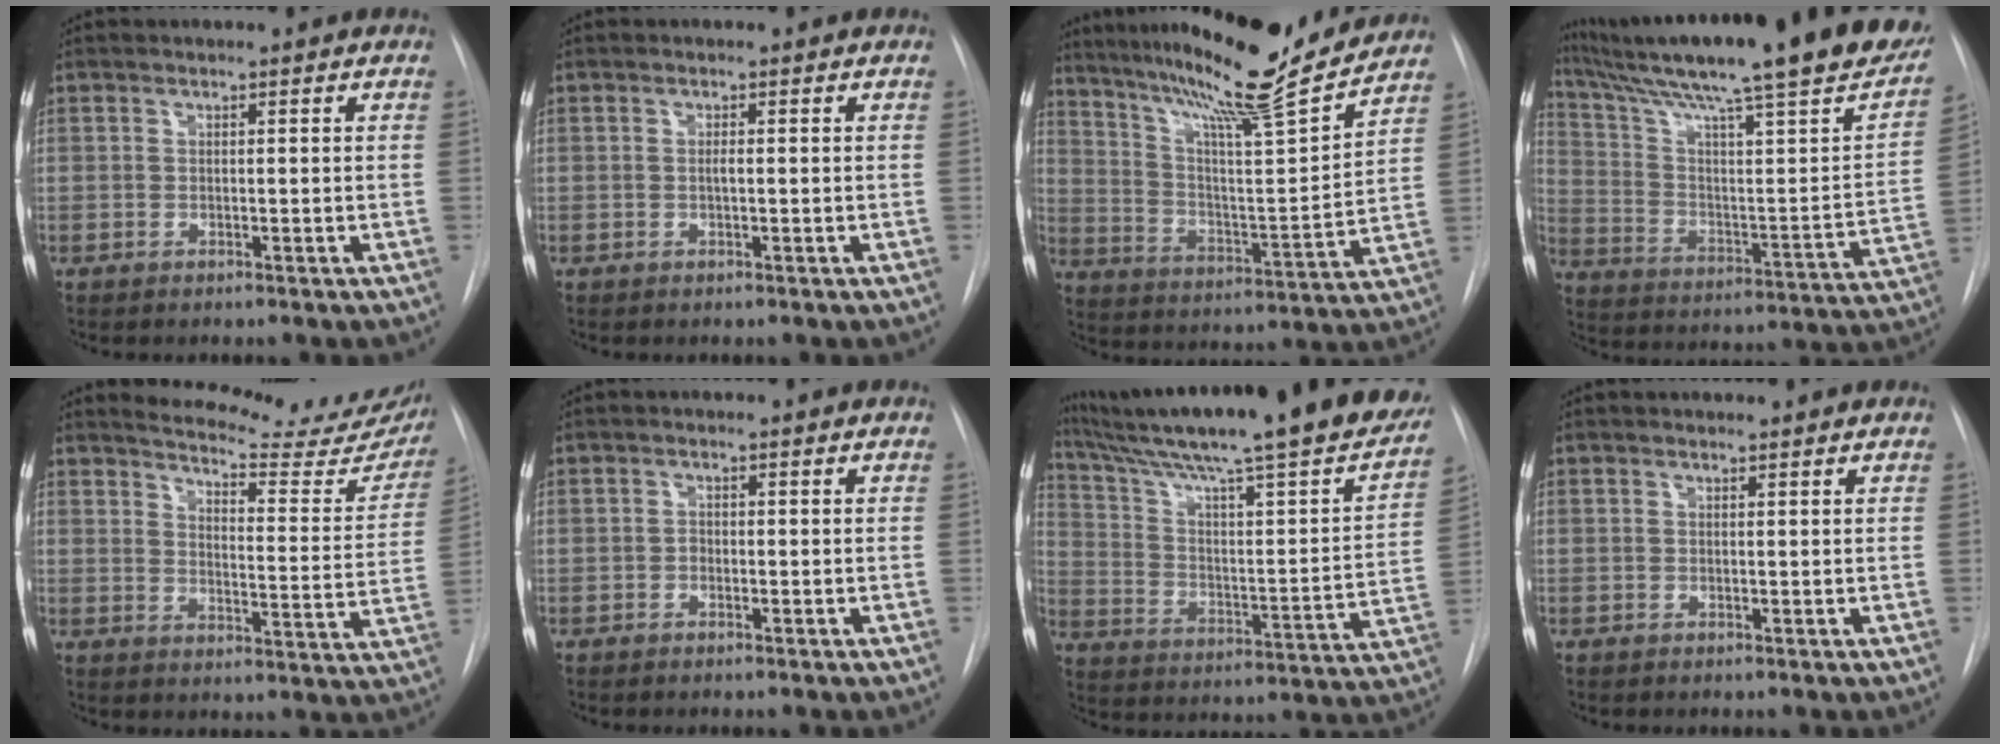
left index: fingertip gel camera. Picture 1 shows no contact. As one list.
[{"total": 0.6, "force": [0.1, 0.0, 0.6], "torque": [-0.013, 0.000, 0.000]}, {"total": 21.0, "force": [18.2, 0.2, 10.4], "torque": [-0.175, -0.024, 0.280]}, {"total": 33.2, "force": [25.7, 3.1, 20.9], "torque": [-0.302, -0.057, 0.354]}, {"total": 19.5, "force": [18.0, 3.9, 6.2], "torque": [-0.070, -0.070, 0.206]}, {"total": 0.6, "force": [-0.2, 0.5, 0.3], "torque": [-0.003, 0.003, -0.006]}, {"total": 32.2, "force": [26.6, 2.9, 17.9], "torque": [-0.284, -0.065, 0.361]}, {"total": 1.5, "force": [1.4, 0.2, 0.2], "torque": [-0.008, 0.008, 0.022]}]